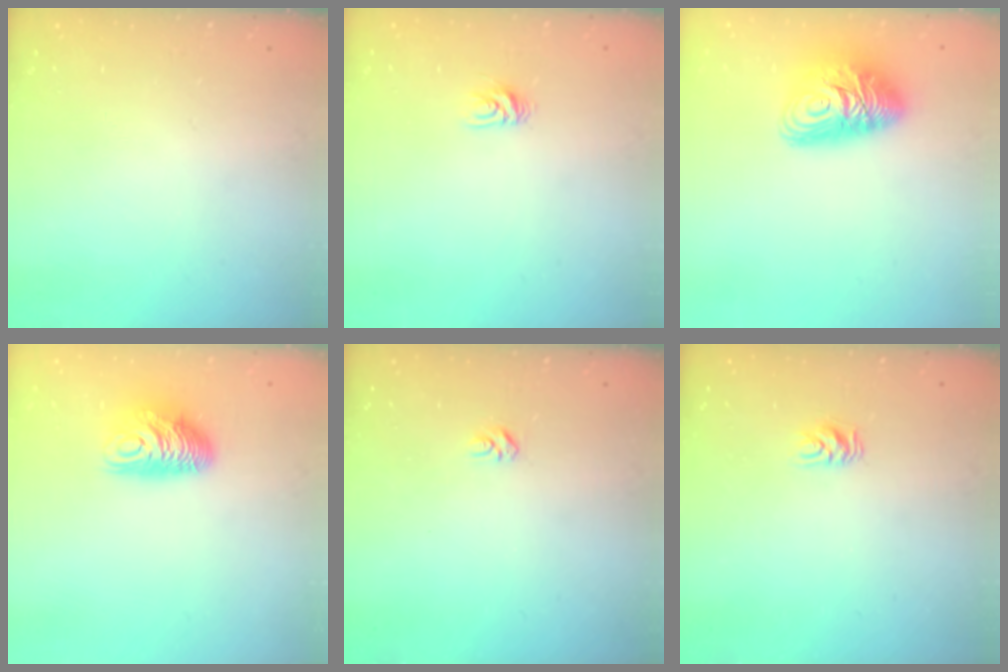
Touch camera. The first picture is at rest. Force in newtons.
{"total": 4.8, "press": 4.8, "slide": 0.4}
{"total": 11.7, "press": 11.7, "slide": 1.0}
{"total": 10.4, "press": 10.4, "slide": 0.4}
{"total": 2.8, "press": 2.8, "slide": 0.4}
{"total": 5.2, "press": 5.2, "slide": 0.5}